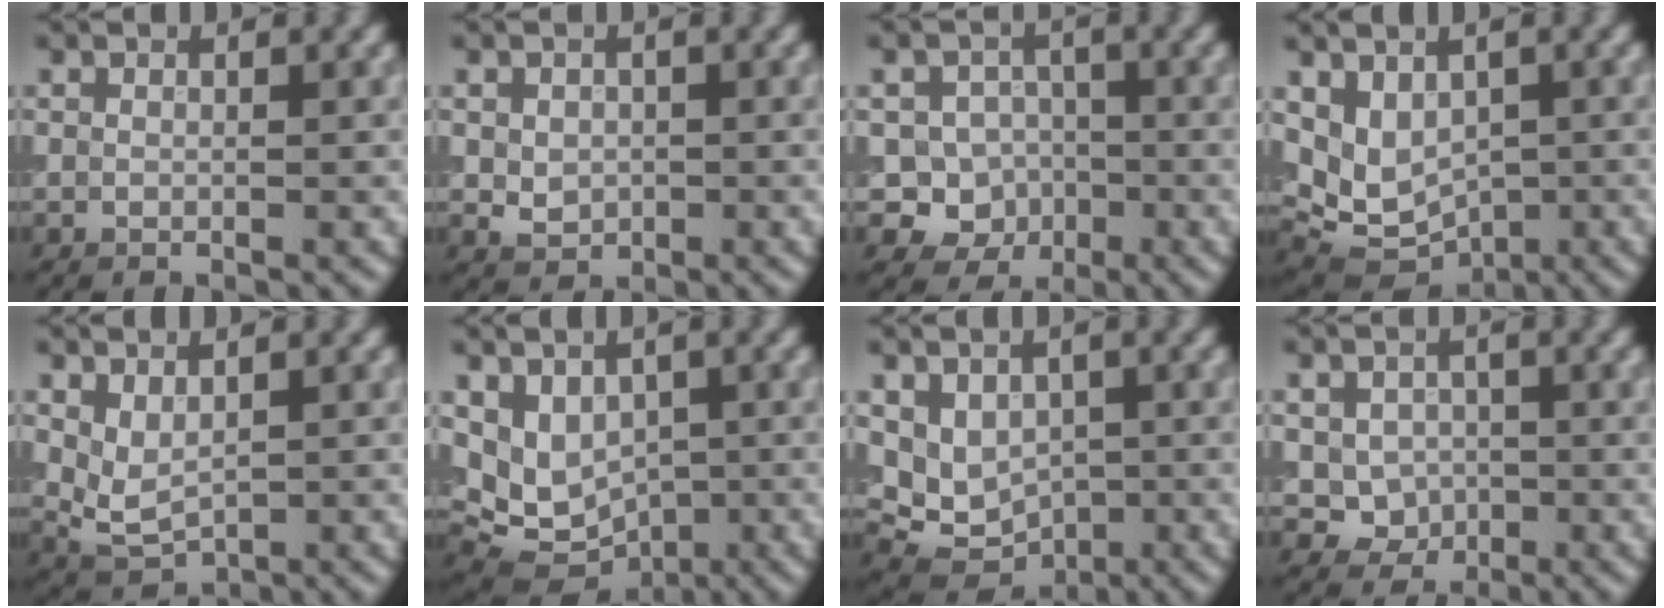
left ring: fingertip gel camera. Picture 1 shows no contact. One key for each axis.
{"total": 2.2, "fx": -0.1, "fy": 1.9, "fz": 1.2, "tx": -0.020, "ty": -0.003, "tz": -0.002}
{"total": 5.7, "fx": -1.7, "fy": 5.2, "fz": 1.5, "tx": 0.008, "ty": 0.002, "tz": -0.052}
{"total": 5.4, "fx": 0.8, "fy": 4.1, "fz": 3.5, "tx": -0.058, "ty": -0.014, "tz": 0.024}
{"total": 2.5, "fx": 0.8, "fy": 1.4, "fz": 1.8, "tx": -0.039, "ty": -0.006, "tz": 0.024}
{"total": 6.1, "fx": 0.9, "fy": 4.9, "fz": 3.5, "tx": -0.055, "ty": -0.014, "tz": 0.036}
{"total": 4.9, "fx": 0.9, "fy": 4.1, "fz": 2.6, "tx": -0.043, "ty": -0.008, "tz": 0.029}
{"total": 3.1, "fx": -0.3, "fy": 2.8, "fz": 1.4, "tx": -0.020, "ty": -0.006, "tz": -0.005}